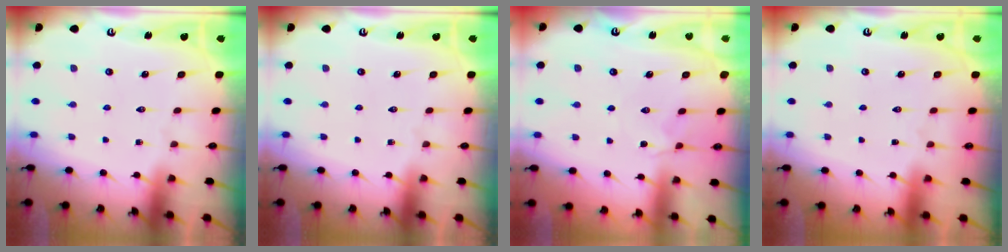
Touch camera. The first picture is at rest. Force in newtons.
{"total": 0.0}
{"total": 2.7, "press": 2.6, "slide": 0.6}
{"total": 1.6, "press": 1.6, "slide": 0.1}